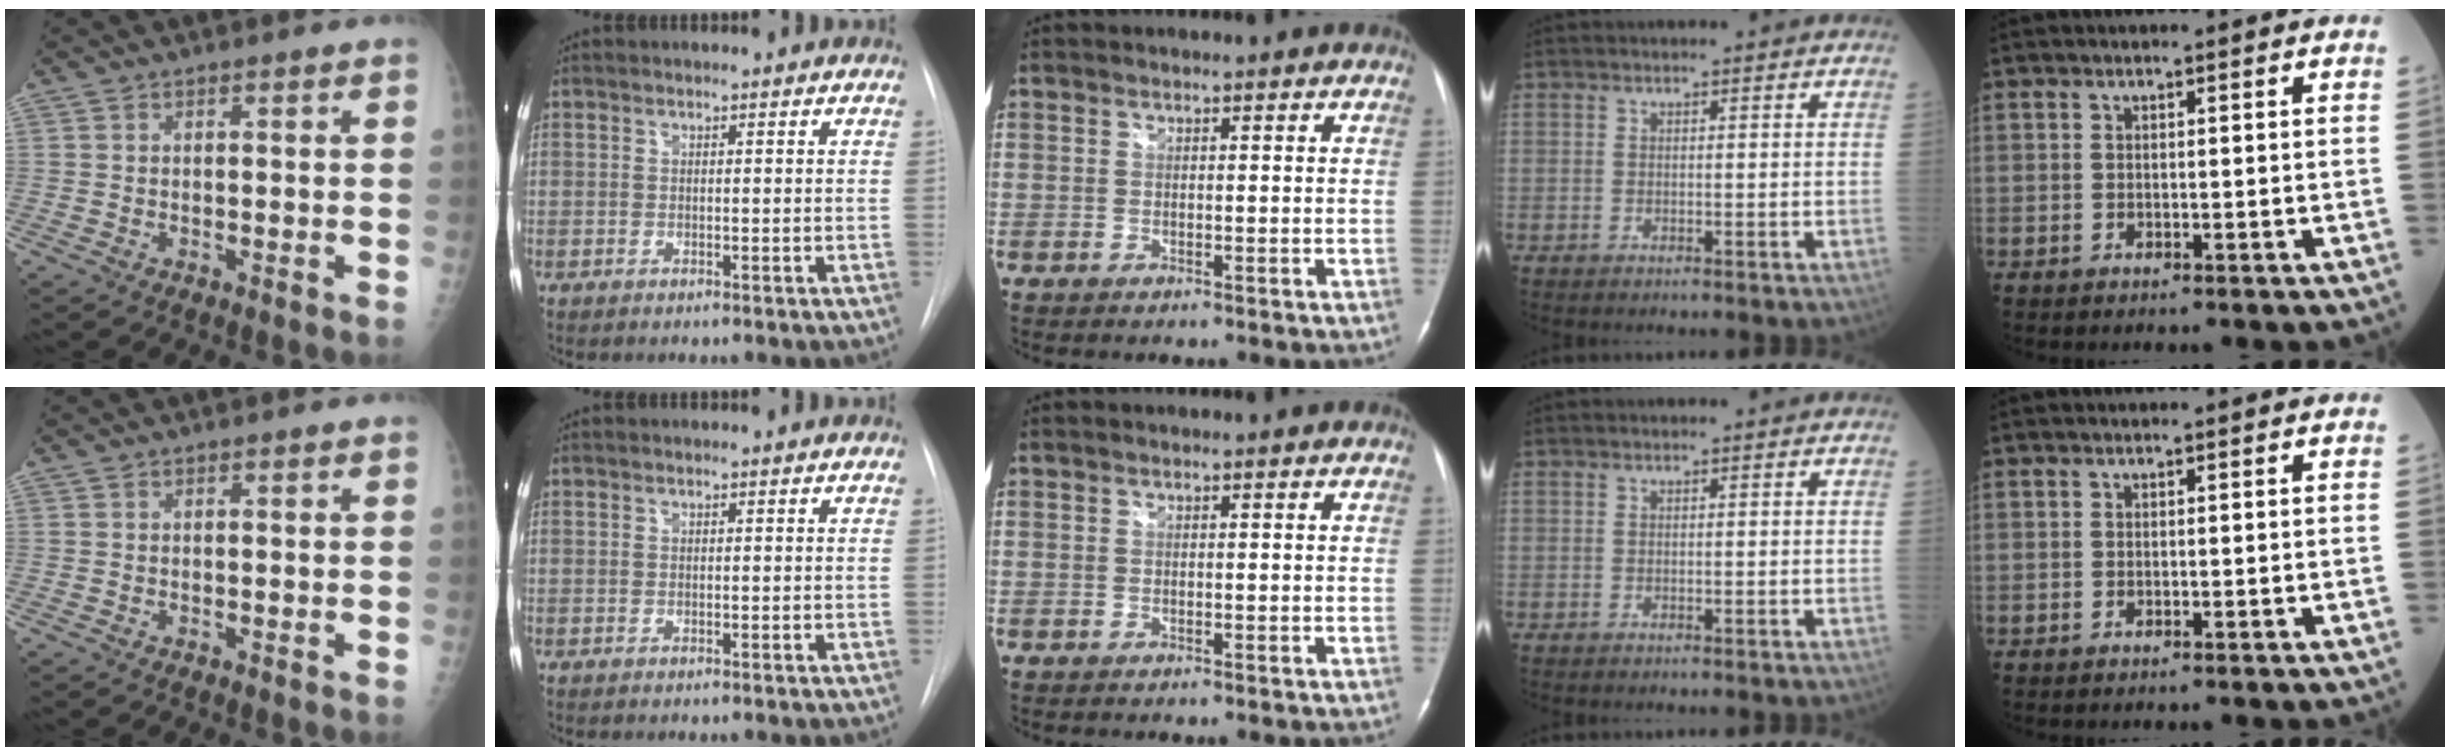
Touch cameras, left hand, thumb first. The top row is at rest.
{}